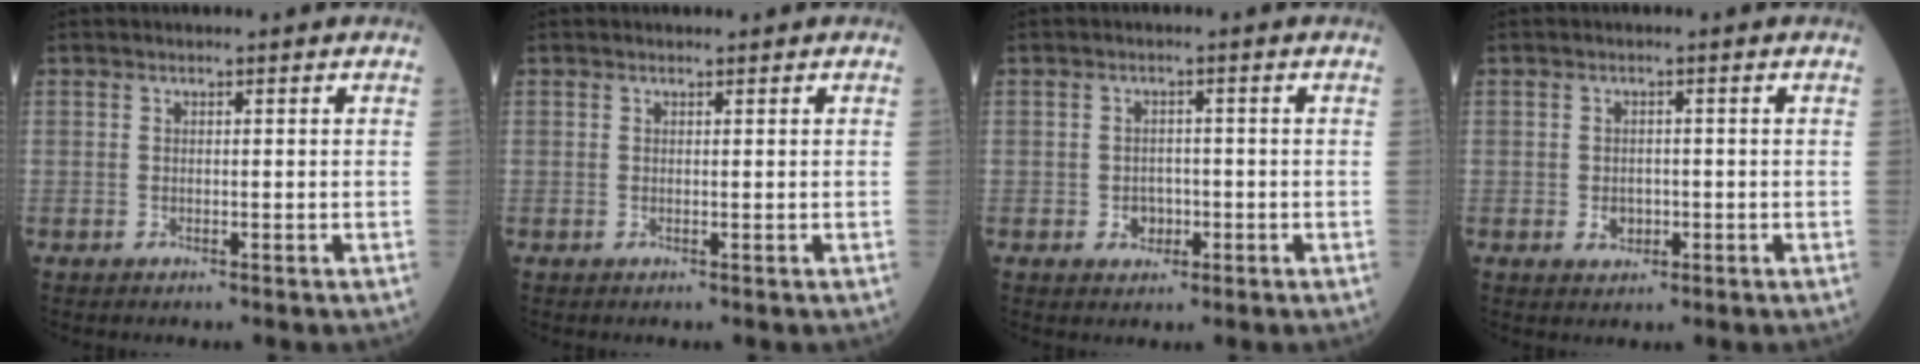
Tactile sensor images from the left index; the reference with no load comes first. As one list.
[{"total": 0.0}, {"total": 2.5, "force": [-0.8, 2.0, 1.2], "torque": [-0.015, 0.005, -0.008]}, {"total": 2.1, "force": [-0.6, 1.7, 1.2], "torque": [-0.019, 0.002, -0.003]}]